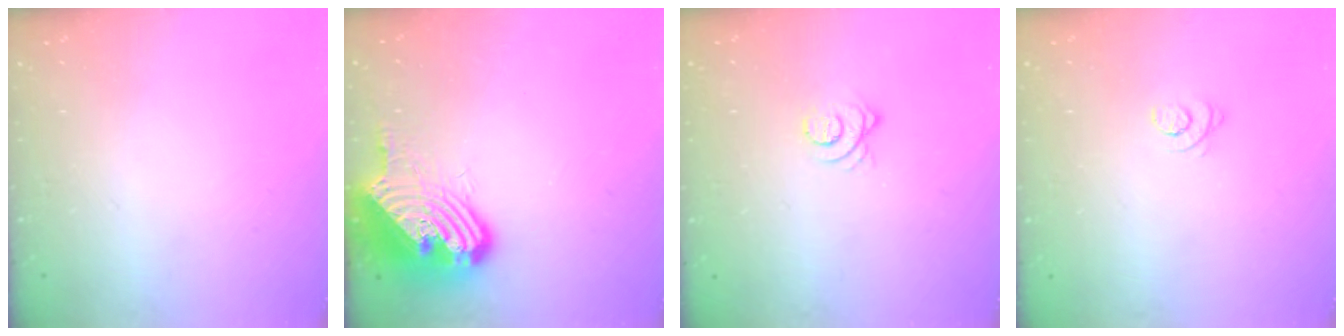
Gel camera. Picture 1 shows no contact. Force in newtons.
{"total": 14.6, "press": 14.5, "slide": 1.9}
{"total": 3.3, "press": 3.3, "slide": 0.4}
{"total": 2.9, "press": 2.9, "slide": 0.3}